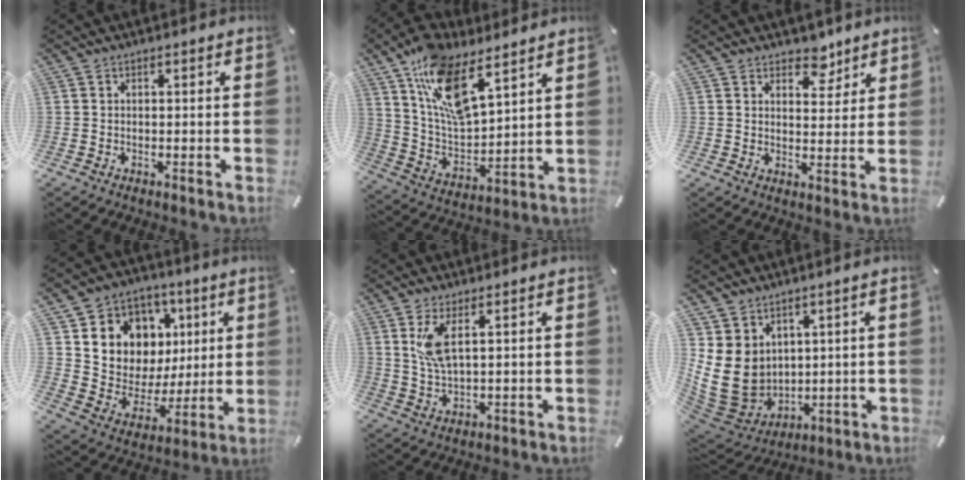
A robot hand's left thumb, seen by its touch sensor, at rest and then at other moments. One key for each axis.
{"total": 15.5, "fx": 10.5, "fy": 6.3, "fz": 9.6, "tx": -0.203, "ty": -0.055, "tz": 0.186}
{"total": 6.3, "fx": 4.7, "fy": 3.9, "fz": 1.4, "tx": 0.010, "ty": -0.034, "tz": 0.076}
{"total": 10.7, "fx": 2.9, "fy": 10.2, "fz": 1.3, "tx": -0.023, "ty": -0.039, "tz": 0.066}
{"total": 6.7, "fx": 2.7, "fy": 2.4, "fz": 5.7, "tx": -0.119, "ty": -0.002, "tz": 0.043}
{"total": 14.2, "fx": 1.6, "fy": 12.4, "fz": 6.8, "tx": -0.157, "ty": -0.023, "tz": 0.035}